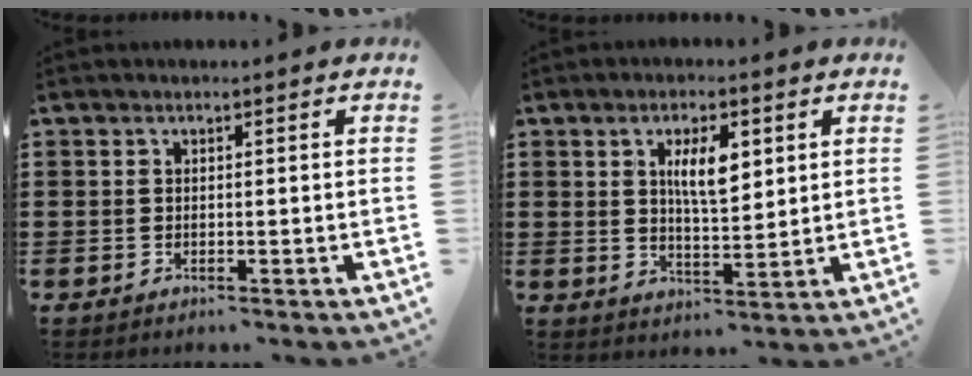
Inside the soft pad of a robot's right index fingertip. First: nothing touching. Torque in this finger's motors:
{"motor_torque": [0.45, -0.26, 0.56, 0.13]}